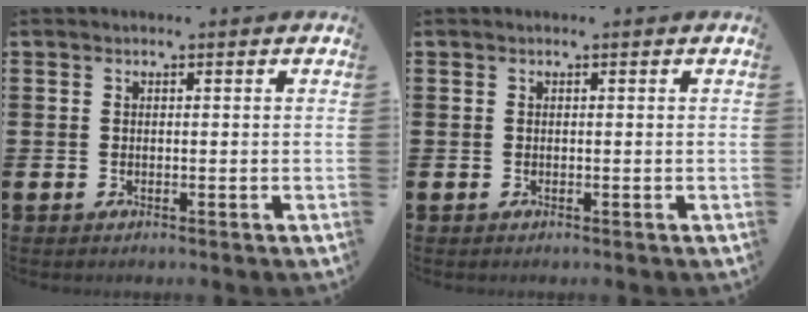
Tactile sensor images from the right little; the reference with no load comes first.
{"total": 0.0}